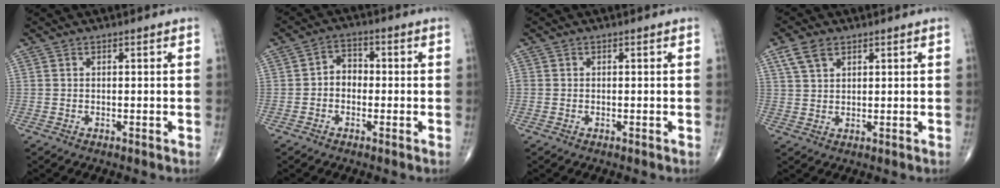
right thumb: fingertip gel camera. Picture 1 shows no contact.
{"total": 4.0, "force": [-0.7, 3.2, 2.3], "torque": [-0.017, 0.020, -0.024]}
{"total": 0.6, "force": [0.0, 0.6, 0.2], "torque": [0.003, 0.002, -0.001]}
{"total": 4.4, "force": [2.5, 2.7, 2.5], "torque": [-0.045, 0.000, 0.052]}